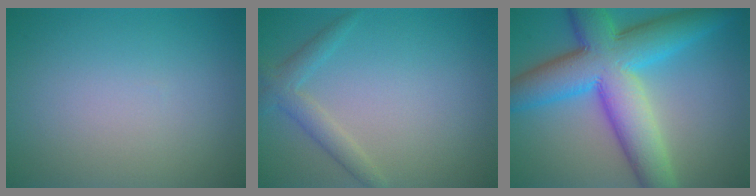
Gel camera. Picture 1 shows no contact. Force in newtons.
{"total": 2.2, "press": 2.2, "slide": 0.1}
{"total": 11.5, "press": 11.5, "slide": 0.2}